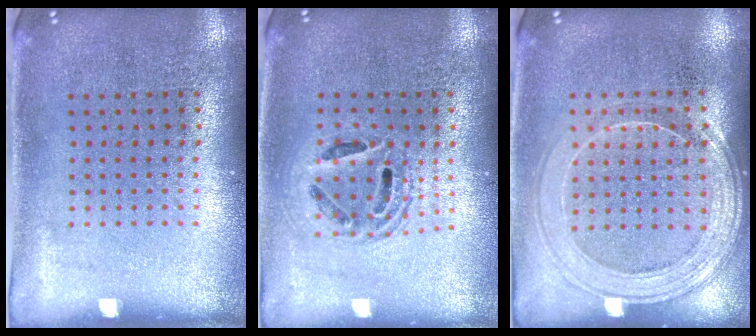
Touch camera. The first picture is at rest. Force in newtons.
{"total": 1.4, "press": 1.2, "slide": 0.6}
{"total": 1.6, "press": 1.5, "slide": 0.6}